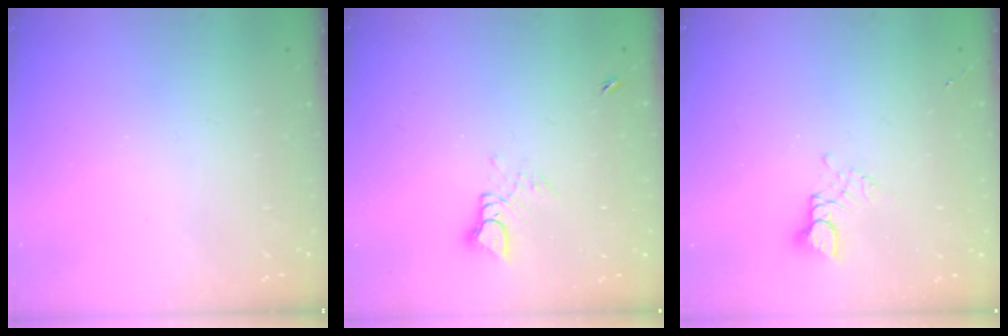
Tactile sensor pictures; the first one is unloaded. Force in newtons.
{"total": 3.4, "press": 3.4, "slide": 0.4}
{"total": 3.1, "press": 3.1, "slide": 0.4}